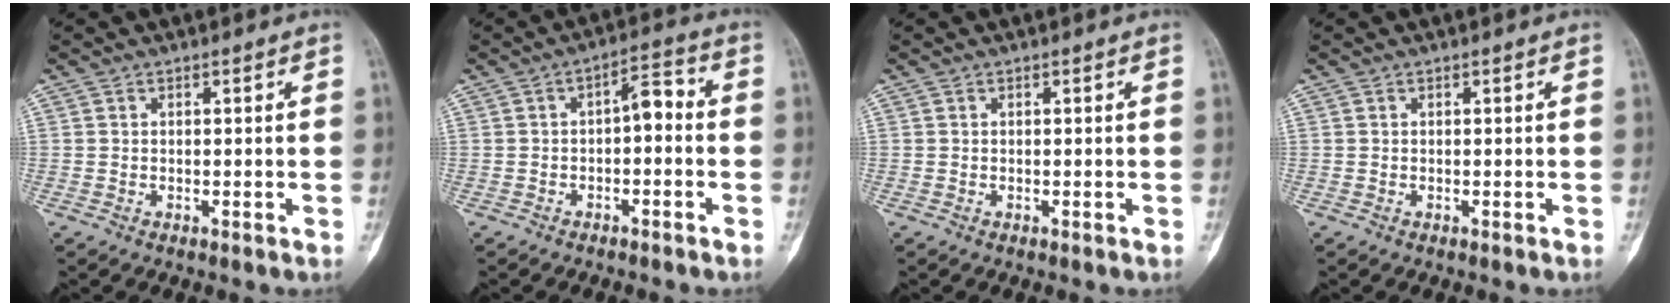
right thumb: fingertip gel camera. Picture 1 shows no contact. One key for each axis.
{"total": 5.3, "fx": -0.8, "fy": 2.6, "fz": 4.6, "tx": -0.059, "ty": 0.033, "tz": -0.021}
{"total": 0.0}
{"total": 0.0}